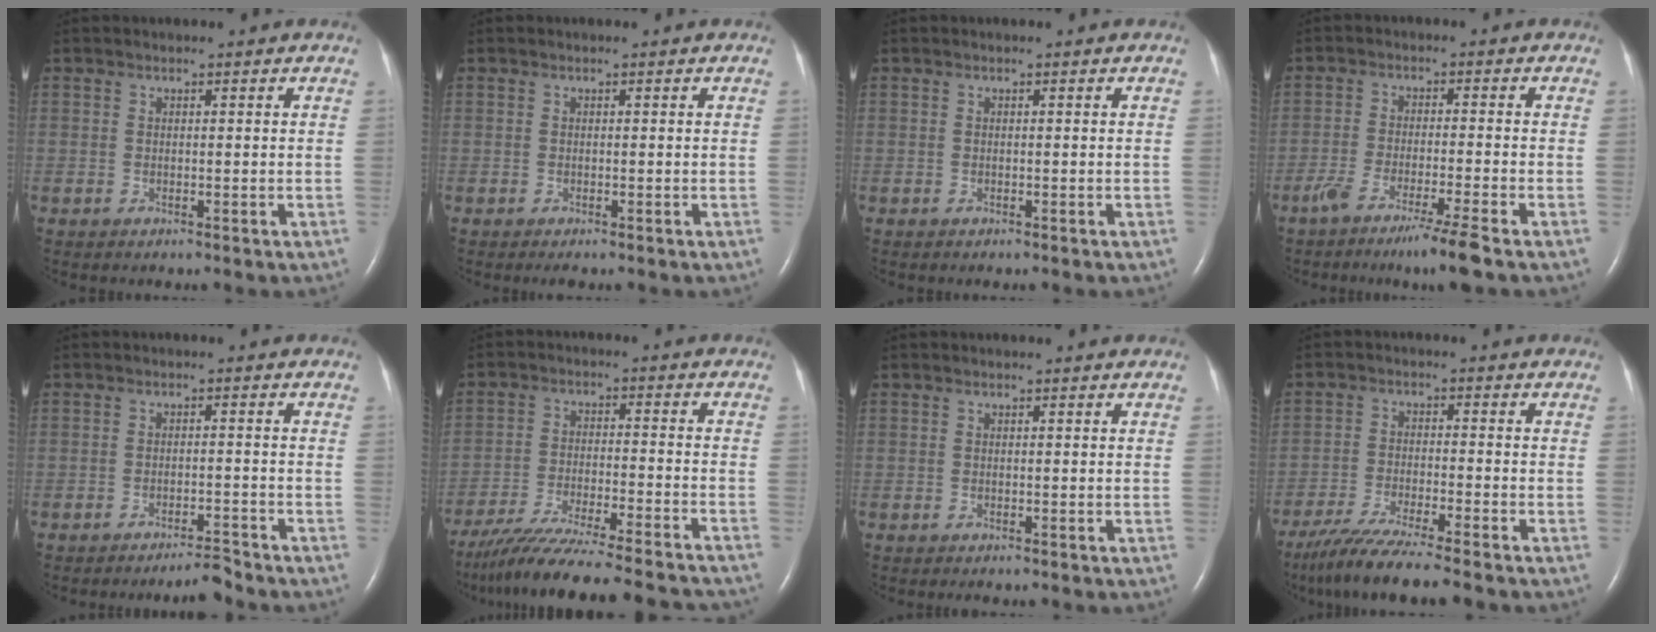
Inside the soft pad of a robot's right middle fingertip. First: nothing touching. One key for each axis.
{"total": 0.8, "fx": -0.6, "fy": 0.1, "fz": 0.5, "tx": -0.009, "ty": -0.003, "tz": -0.007}
{"total": 0.0}
{"total": 7.4, "fx": -5.2, "fy": -0.8, "fz": 5.3, "tx": -0.090, "ty": -0.019, "tz": -0.091}
{"total": 2.9, "fx": -2.8, "fy": -0.1, "fz": 0.9, "tx": -0.012, "ty": -0.010, "tz": -0.046}
{"total": 23.1, "fx": -20.7, "fy": 0.9, "fz": 10.2, "tx": -0.148, "ty": -0.048, "tz": -0.303}
{"total": 0.0}
{"total": 11.3, "fx": -9.7, "fy": -0.9, "fz": 5.8, "tx": -0.097, "ty": -0.035, "tz": -0.164}